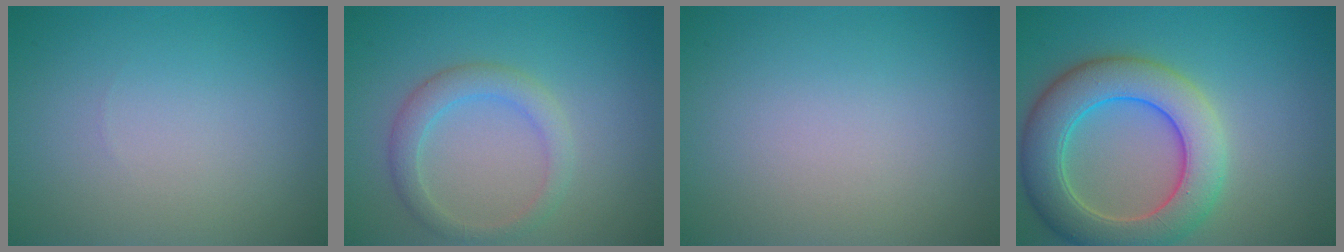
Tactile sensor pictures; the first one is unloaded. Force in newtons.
{"total": 2.7, "press": 2.7, "slide": 0.0}
{"total": 0.0}
{"total": 7.9, "press": 7.9, "slide": 0.2}